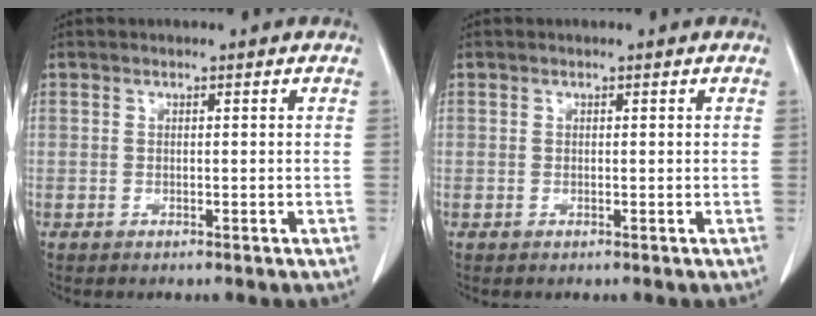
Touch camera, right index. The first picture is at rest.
{"total": 0.0}